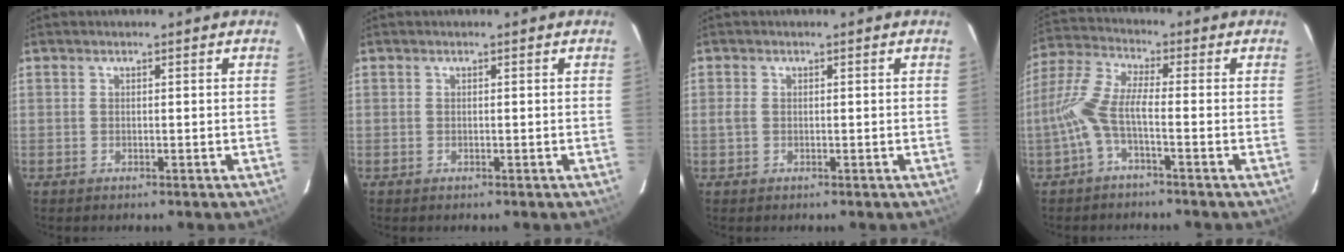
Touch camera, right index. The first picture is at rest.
{"total": 0.0}
{"total": 1.2, "force": [-0.2, 0.9, 0.7], "torque": [-0.016, 0.001, -0.006]}
{"total": 7.8, "force": [-2.6, 1.3, 7.2], "torque": [-0.177, 0.012, -0.056]}